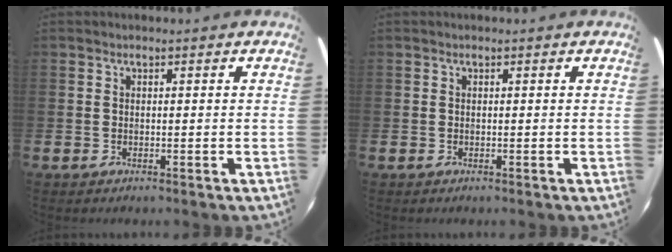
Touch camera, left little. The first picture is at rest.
{"total": 0.0}